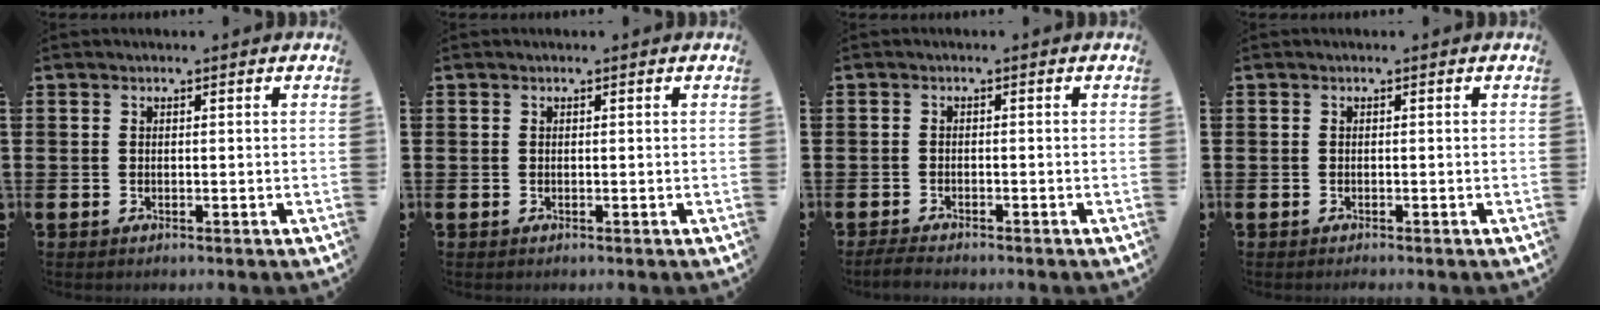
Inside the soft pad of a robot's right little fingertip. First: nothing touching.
{"total": 0.0}
{"total": 1.3, "force": [-1.2, 0.1, 0.4], "torque": [-0.011, 0.002, -0.025]}
{"total": 0.0}